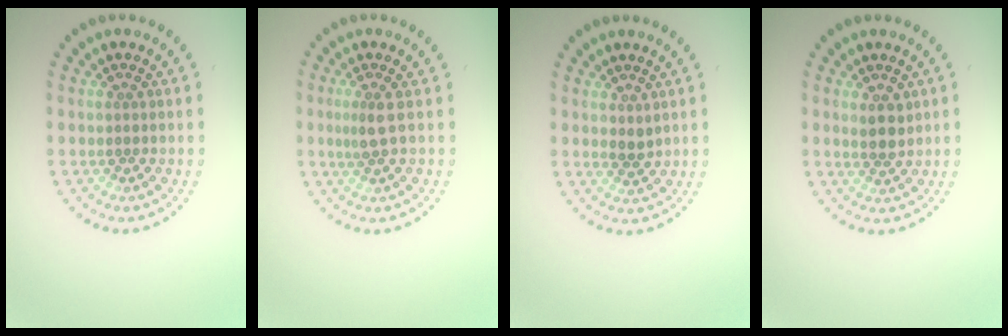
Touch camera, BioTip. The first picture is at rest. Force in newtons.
{"total": 1.7, "press": 1.2, "slide": 1.1}
{"total": 1.0, "press": 0.9, "slide": 0.5}
{"total": 1.8, "press": 1.6, "slide": 0.9}